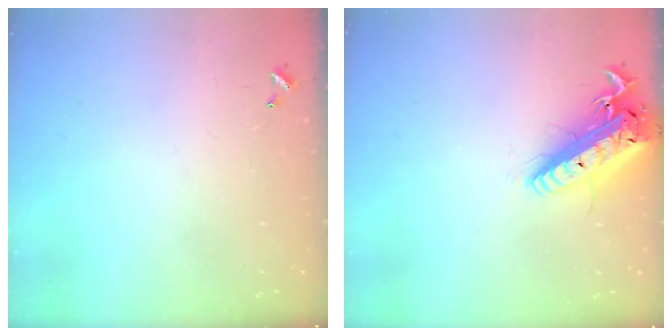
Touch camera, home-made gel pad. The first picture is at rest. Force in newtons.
{"total": 20.4, "press": 20.0, "slide": 4.2}